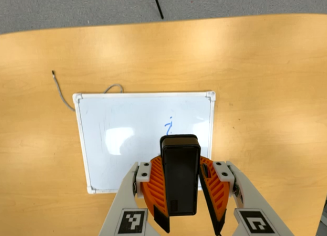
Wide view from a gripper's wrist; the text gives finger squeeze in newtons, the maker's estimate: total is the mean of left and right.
{"total": 8.7, "left": 8.5, "right": 9.0}